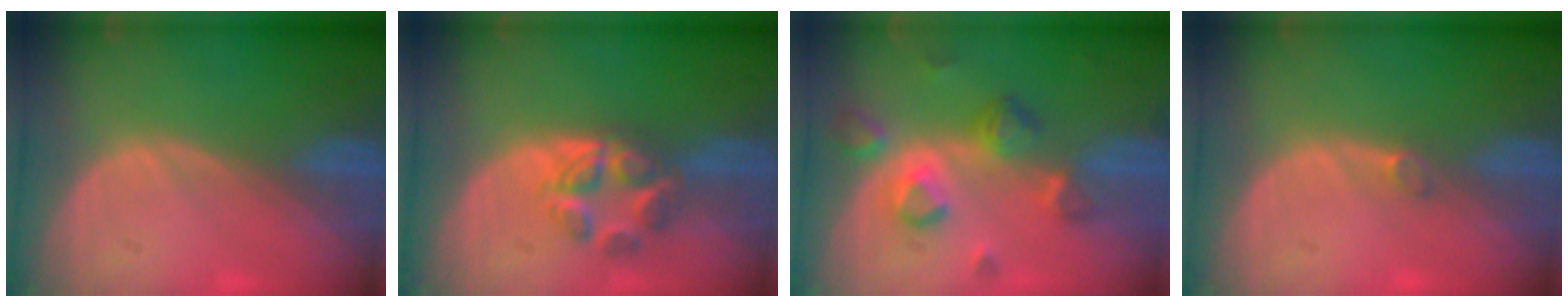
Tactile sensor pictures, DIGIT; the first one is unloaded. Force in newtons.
{"total": 6.2, "press": 5.5, "slide": 2.8}
{"total": 7.8, "press": 7.0, "slide": 3.5}
{"total": 0.9, "press": 0.9, "slide": 0.3}